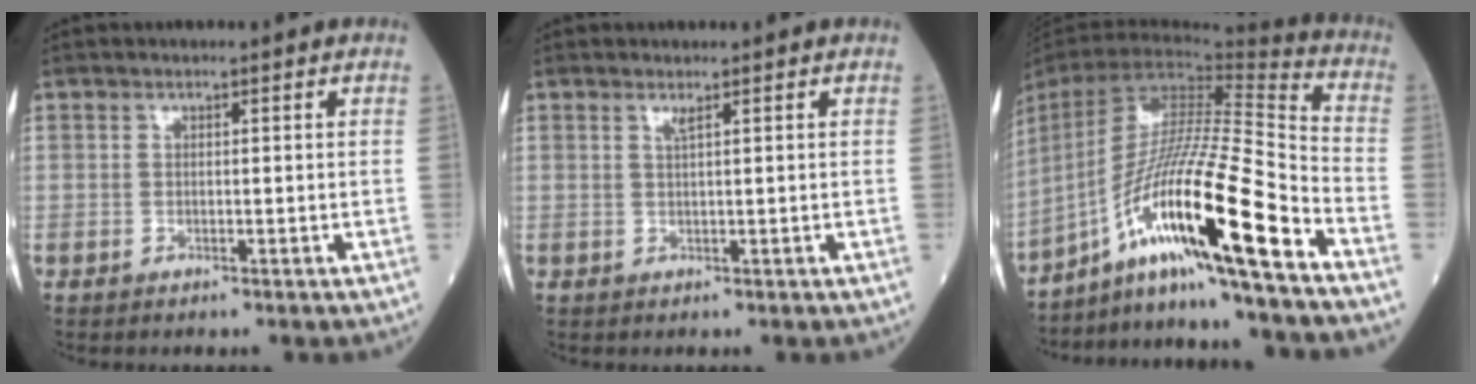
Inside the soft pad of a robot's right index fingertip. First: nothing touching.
{"total": 0.8, "force": [0.5, -0.2, 0.6], "torque": [-0.020, -0.004, 0.016]}
{"total": 21.5, "force": [-12.7, -1.0, 17.4], "torque": [-0.338, -0.017, -0.234]}